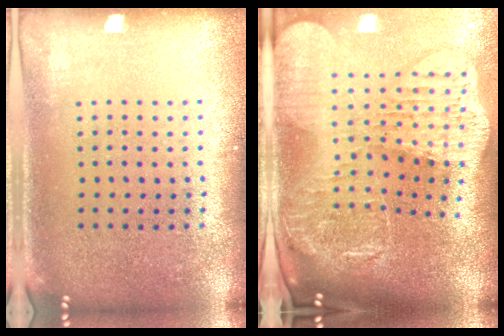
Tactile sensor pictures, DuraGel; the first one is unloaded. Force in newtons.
{"total": 4.1, "press": 3.1, "slide": 2.6}